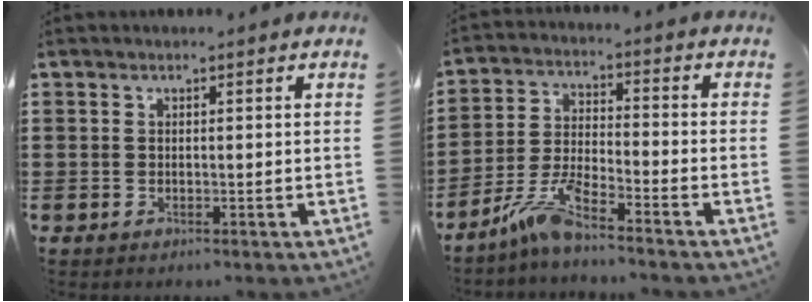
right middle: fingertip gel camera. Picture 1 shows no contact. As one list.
[{"total": 7.0, "force": [-5.6, 0.6, 4.1], "torque": [-0.099, -0.010, -0.112]}]